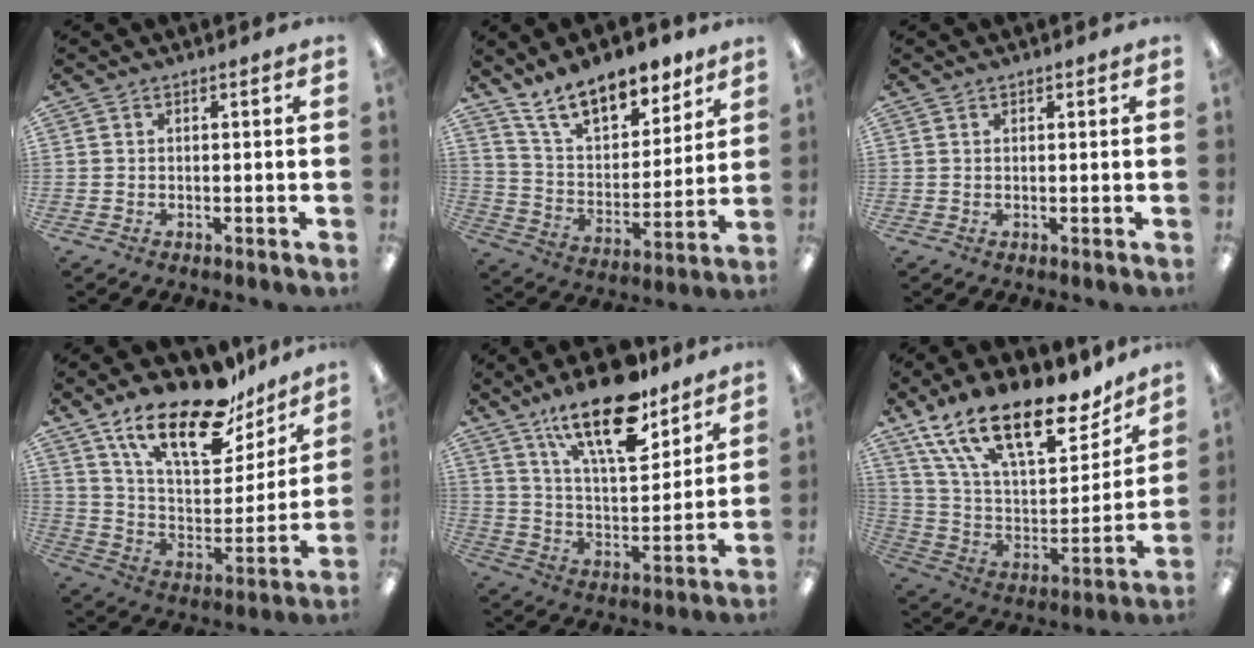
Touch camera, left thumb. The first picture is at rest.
{"total": 15.8, "force": [12.7, 6.5, 6.7], "torque": [-0.117, -0.078, 0.226]}
{"total": 0.6, "force": [0.5, 0.3, 0.1], "torque": [-0.002, 0.001, 0.010]}
{"total": 22.2, "force": [15.6, 8.6, 13.3], "torque": [-0.227, -0.096, 0.271]}
{"total": 20.1, "force": [13.5, 7.7, 12.8], "torque": [-0.208, -0.074, 0.225]}
{"total": 23.8, "force": [16.3, 9.7, 14.4], "torque": [-0.247, -0.092, 0.285]}